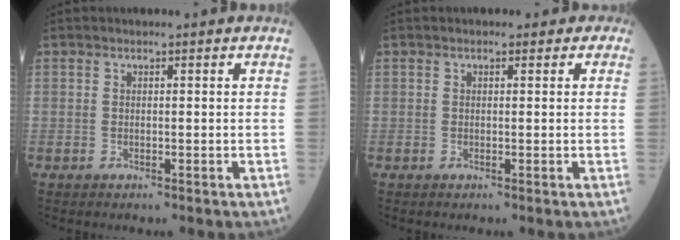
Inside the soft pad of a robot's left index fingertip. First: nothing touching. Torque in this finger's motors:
{"motor_torque": [0.30, -0.48, -0.10, 0.01]}